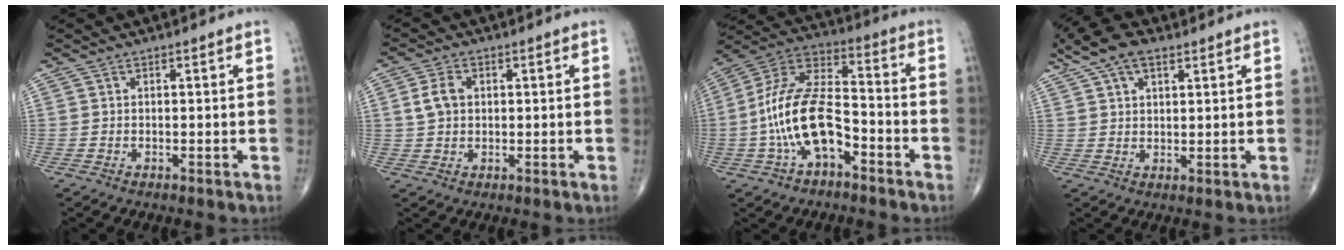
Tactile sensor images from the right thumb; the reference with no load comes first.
{"total": 4.7, "force": [1.0, 3.4, 3.2], "torque": [-0.059, 0.004, 0.017]}
{"total": 16.3, "force": [-4.8, 8.4, 13.2], "torque": [-0.258, 0.051, -0.091]}
{"total": 9.1, "force": [5.3, 4.5, 5.8], "torque": [-0.104, 0.006, 0.096]}